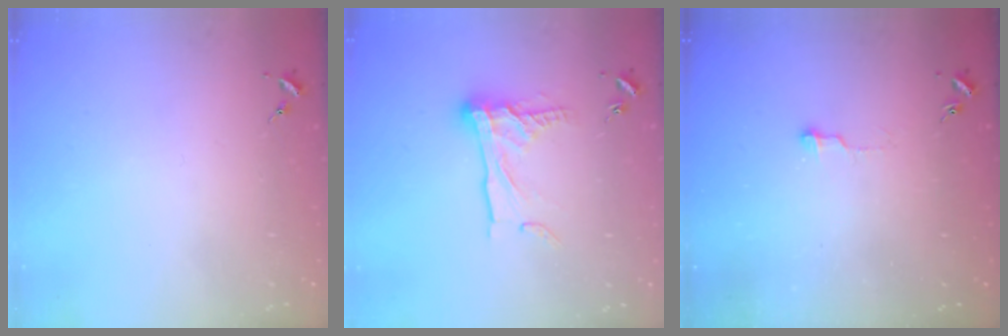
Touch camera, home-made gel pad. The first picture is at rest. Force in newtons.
{"total": 14.3, "press": 14.3, "slide": 1.1}
{"total": 3.8, "press": 3.8, "slide": 0.4}